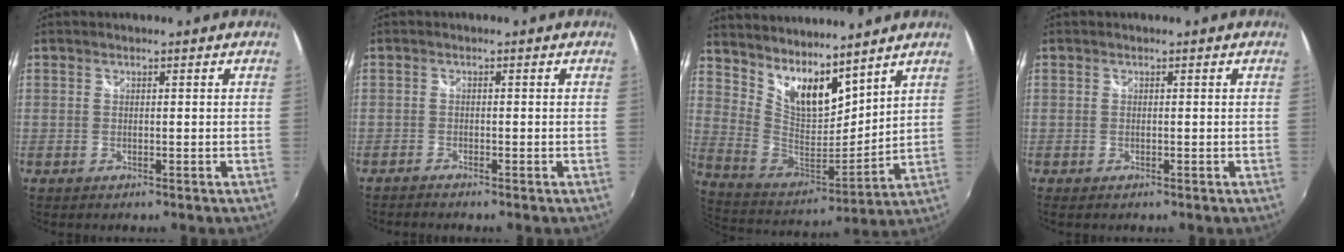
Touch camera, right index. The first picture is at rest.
{"total": 1.3, "force": [-1.2, -0.1, 0.3], "torque": [-0.014, -0.007, -0.026]}
{"total": 14.1, "force": [11.0, 4.7, 7.5], "torque": [-0.135, -0.010, 0.212]}
{"total": 0.6, "force": [-0.4, 0.3, 0.3], "torque": [-0.007, -0.004, -0.008]}